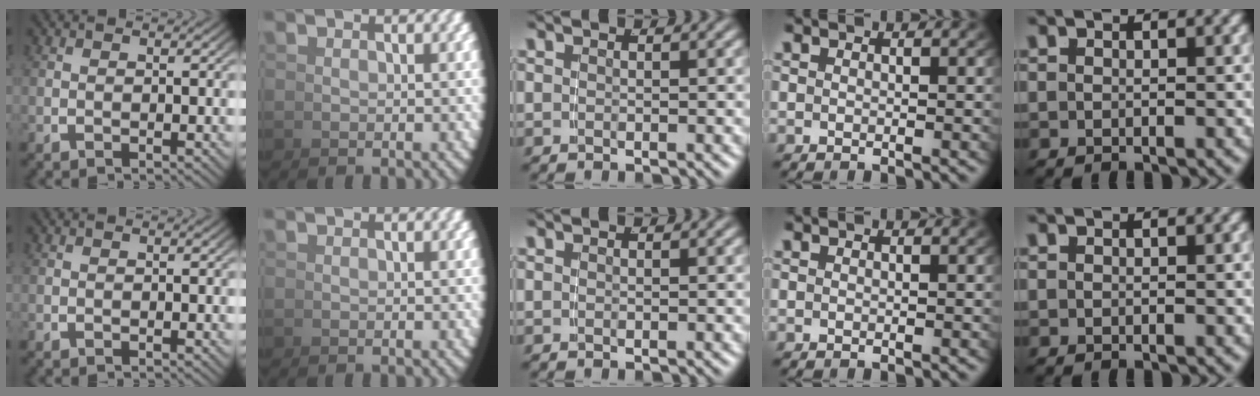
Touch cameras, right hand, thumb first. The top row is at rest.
{}